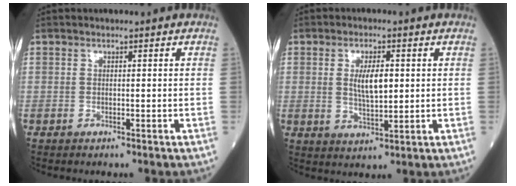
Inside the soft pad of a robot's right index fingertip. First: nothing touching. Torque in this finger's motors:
{"motor_torque": [1.01, 0.16, 0.50, 0.13]}